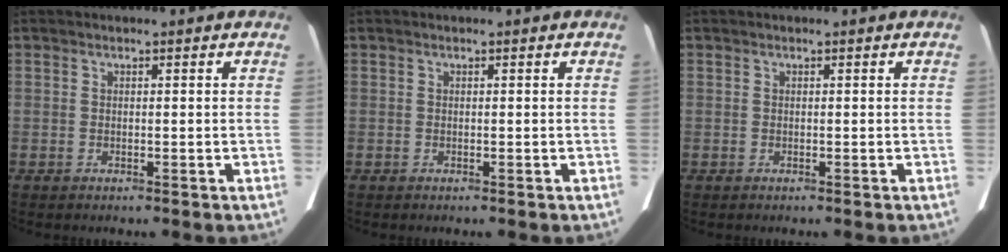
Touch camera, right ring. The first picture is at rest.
{"total": 0.0}
{"total": 0.0}